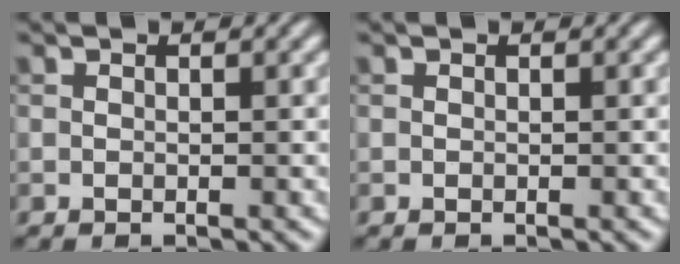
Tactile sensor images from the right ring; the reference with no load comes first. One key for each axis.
{"total": 0.0}